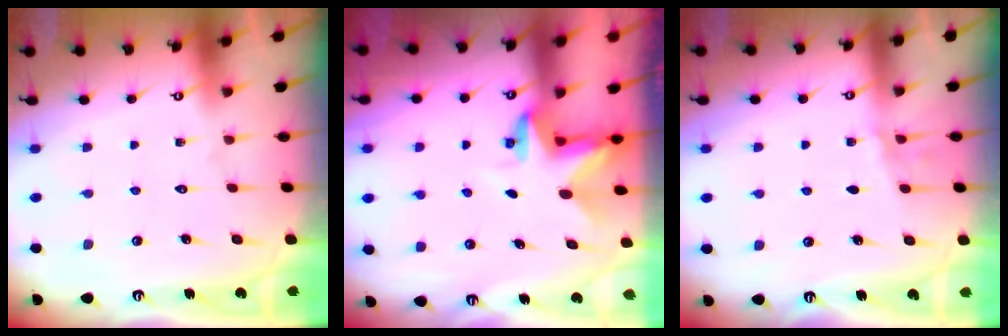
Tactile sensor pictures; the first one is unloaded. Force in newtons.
{"total": 2.8, "press": 2.8, "slide": 0.2}
{"total": 2.4, "press": 2.3, "slide": 0.3}